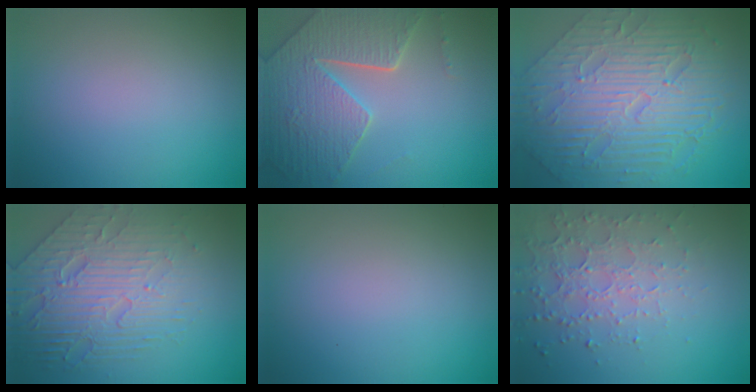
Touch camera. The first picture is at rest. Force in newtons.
{"total": 7.6, "press": 5.7, "slide": 5.1}
{"total": 11.2, "press": 7.5, "slide": 8.4}
{"total": 7.8, "press": 5.4, "slide": 5.6}
{"total": 0.0}
{"total": 4.5, "press": 3.3, "slide": 3.1}